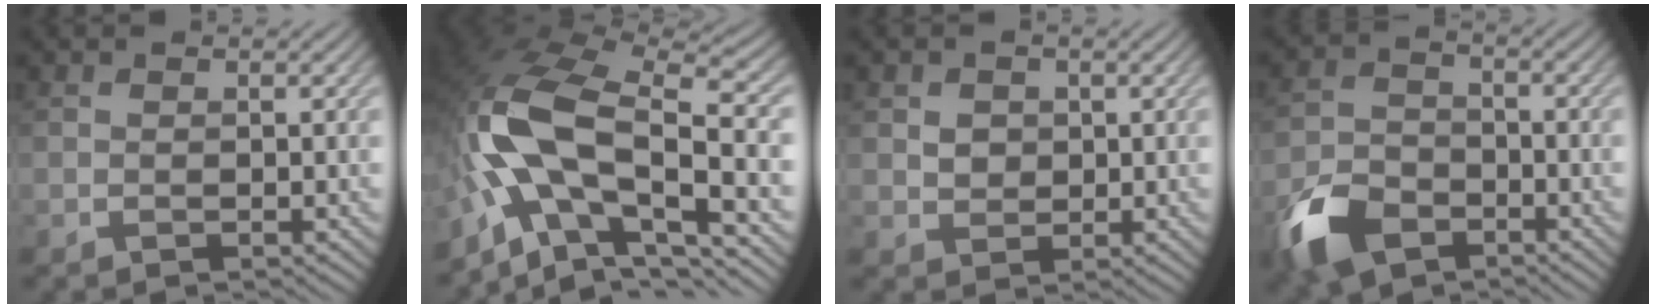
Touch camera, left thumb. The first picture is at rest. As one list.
[{"total": 16.2, "force": [-3.8, 8.4, 13.3], "torque": [-0.274, -0.005, -0.076]}, {"total": 2.3, "force": [0.4, 2.1, 1.0], "torque": [-0.028, -0.003, 0.002]}, {"total": 8.9, "force": [-5.6, 5.1, 4.7], "torque": [-0.113, -0.015, -0.118]}]